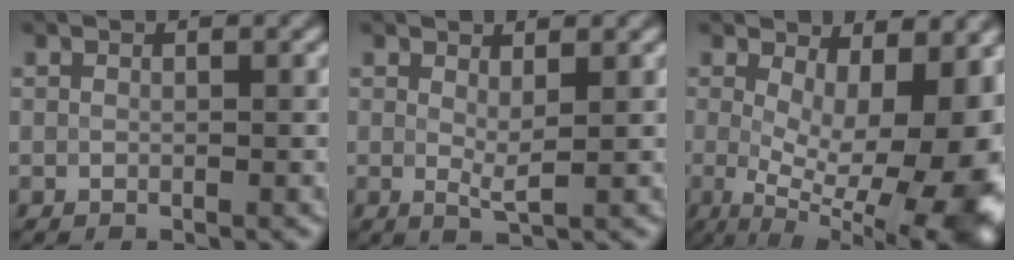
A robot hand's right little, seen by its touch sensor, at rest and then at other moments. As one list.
[{"total": 1.8, "force": [0.7, 0.4, 1.6], "torque": [-0.031, -0.007, 0.015]}, {"total": 16.2, "force": [-0.8, 7.0, 14.5], "torque": [-0.175, -0.017, 0.017]}]